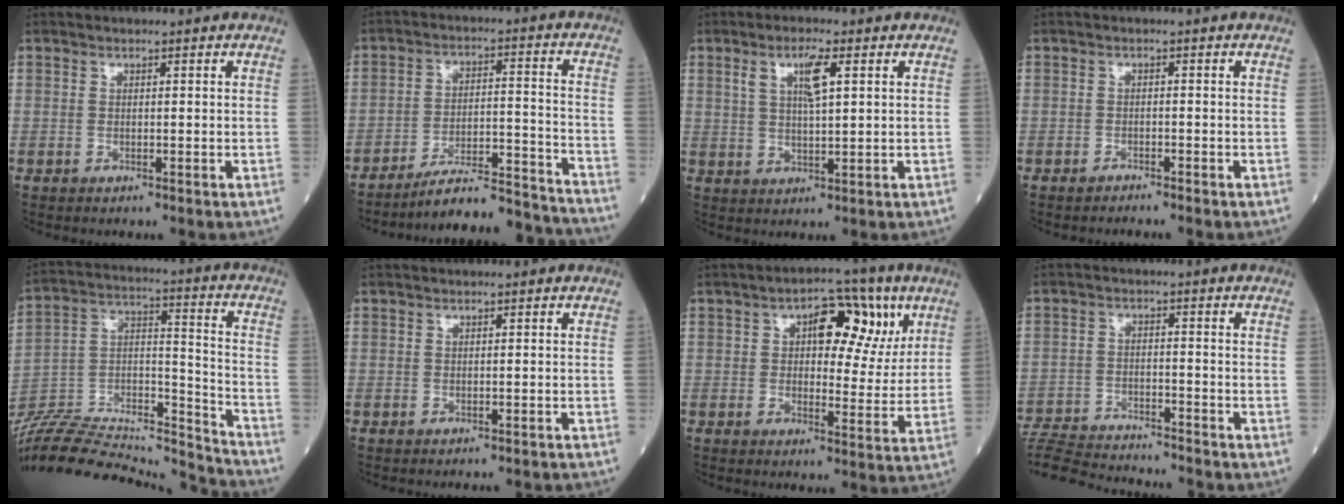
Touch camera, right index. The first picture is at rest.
{"total": 16.0, "force": [-15.5, 0.1, 3.9], "torque": [-0.053, 0.017, -0.231]}
{"total": 5.2, "force": [2.0, 0.9, 4.7], "torque": [-0.092, 0.005, 0.037]}
{"total": 1.1, "force": [-1.1, 0.0, 0.0], "torque": [-0.001, -0.002, -0.018]}
{"total": 27.2, "force": [-25.9, 2.8, 7.8], "torque": [-0.153, 0.014, -0.414]}
{"total": 1.9, "force": [-1.8, 0.3, 0.7], "torque": [-0.007, -0.002, -0.020]}
{"total": 10.5, "force": [4.3, 5.2, 8.1], "torque": [-0.099, 0.022, 0.058]}
{"total": 14.1, "force": [-13.5, 0.9, 4.0], "torque": [-0.075, -0.003, -0.214]}